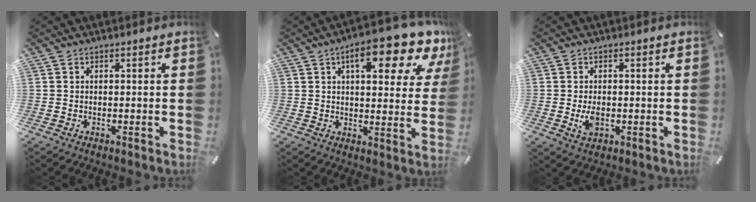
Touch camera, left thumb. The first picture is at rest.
{"total": 14.0, "force": [8.3, 5.0, 10.2], "torque": [-0.135, -0.042, 0.130]}
{"total": 3.9, "force": [-0.4, 2.4, 3.1], "torque": [-0.069, -0.009, -0.012]}